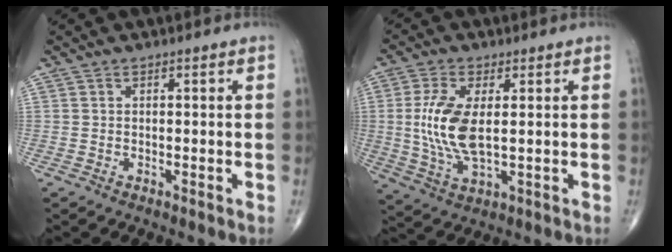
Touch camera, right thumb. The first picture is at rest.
{"total": 10.7, "force": [0.8, 4.6, 9.6], "torque": [-0.211, -0.010, 0.021]}